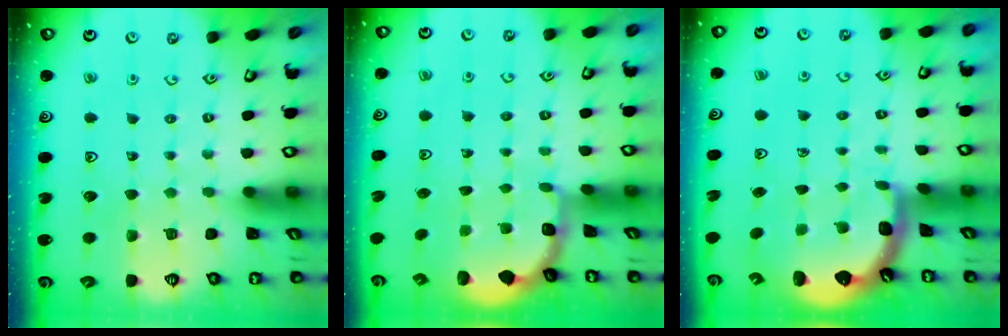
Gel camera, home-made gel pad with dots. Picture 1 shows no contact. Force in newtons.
{"total": 1.9, "press": 1.8, "slide": 0.7}
{"total": 2.7, "press": 1.4, "slide": 2.3}